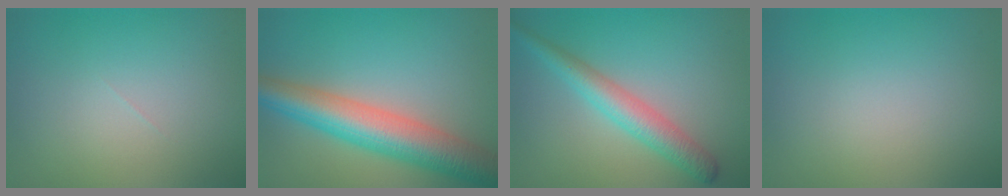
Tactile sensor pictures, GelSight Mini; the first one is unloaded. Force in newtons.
{"total": 8.1, "press": 8.1, "slide": 0.4}
{"total": 3.9, "press": 3.9, "slide": 0.1}
{"total": 0.0}